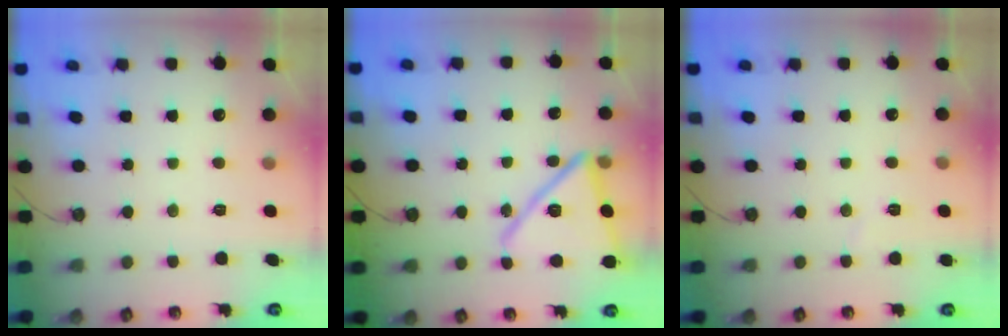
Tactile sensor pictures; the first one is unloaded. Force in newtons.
{"total": 16.5, "press": 16.5, "slide": 1.2}
{"total": 2.3, "press": 1.7, "slide": 1.6}